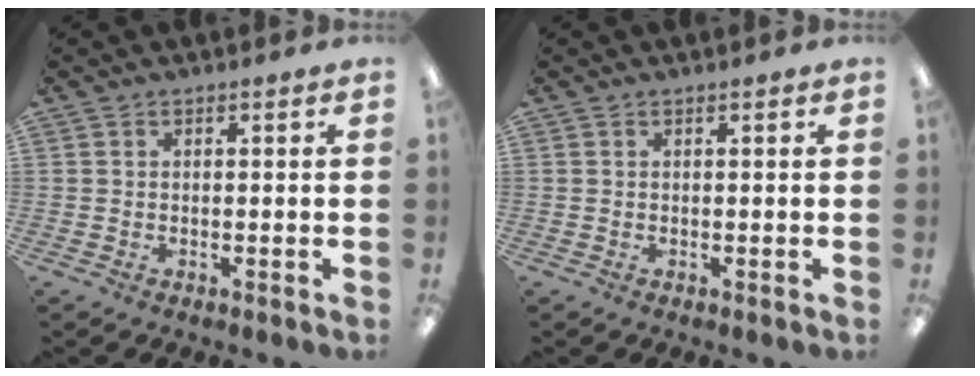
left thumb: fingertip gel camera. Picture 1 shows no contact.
{"total": 0.0}